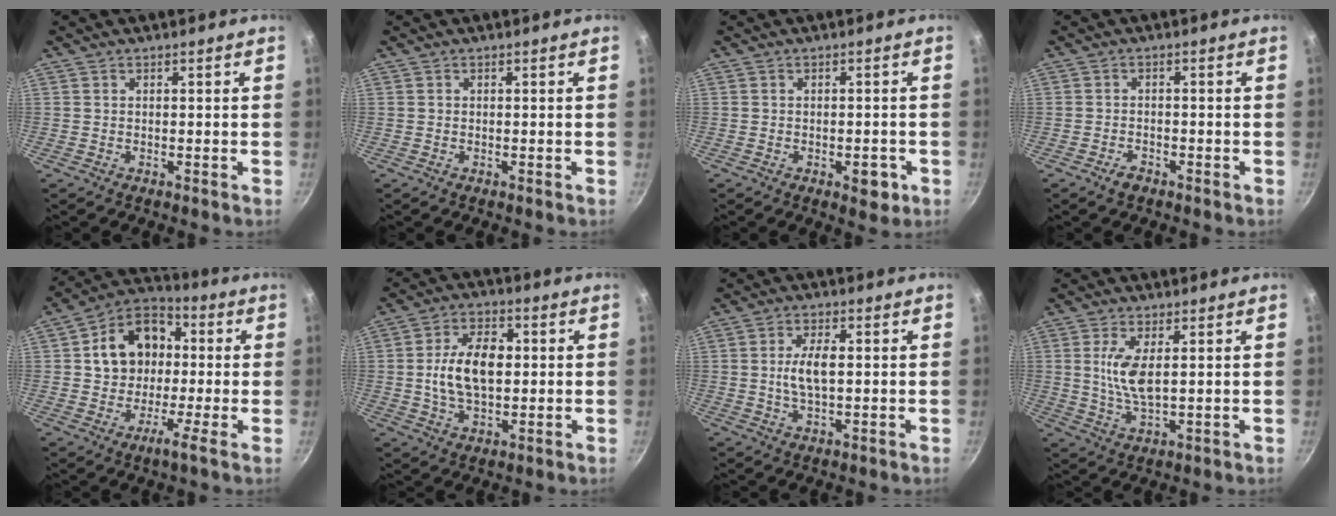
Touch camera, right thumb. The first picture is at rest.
{"total": 0.0}
{"total": 4.0, "force": [-1.6, 2.1, 3.0], "torque": [-0.021, 0.011, -0.015]}
{"total": 2.2, "force": [-1.6, 1.1, 1.0], "torque": [-0.019, 0.016, -0.027]}
{"total": 13.0, "force": [0.9, 9.5, 8.9], "torque": [-0.126, 0.033, -0.011]}
{"total": 11.8, "force": [0.7, 7.2, 9.3], "torque": [-0.148, 0.012, 0.007]}
{"total": 6.0, "force": [0.4, 2.8, 5.3], "torque": [-0.101, 0.006, 0.007]}
{"total": 7.1, "force": [1.4, 2.7, 6.4], "torque": [-0.128, -0.009, 0.030]}